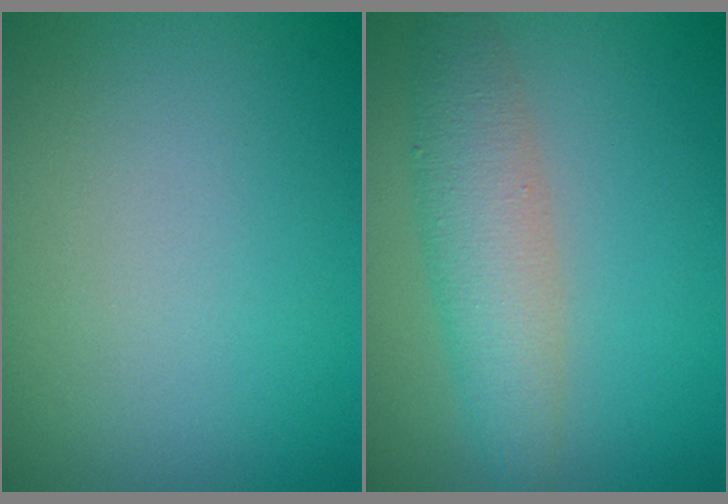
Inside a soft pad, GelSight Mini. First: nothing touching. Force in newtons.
{"total": 4.3, "press": 4.3, "slide": 0.1}